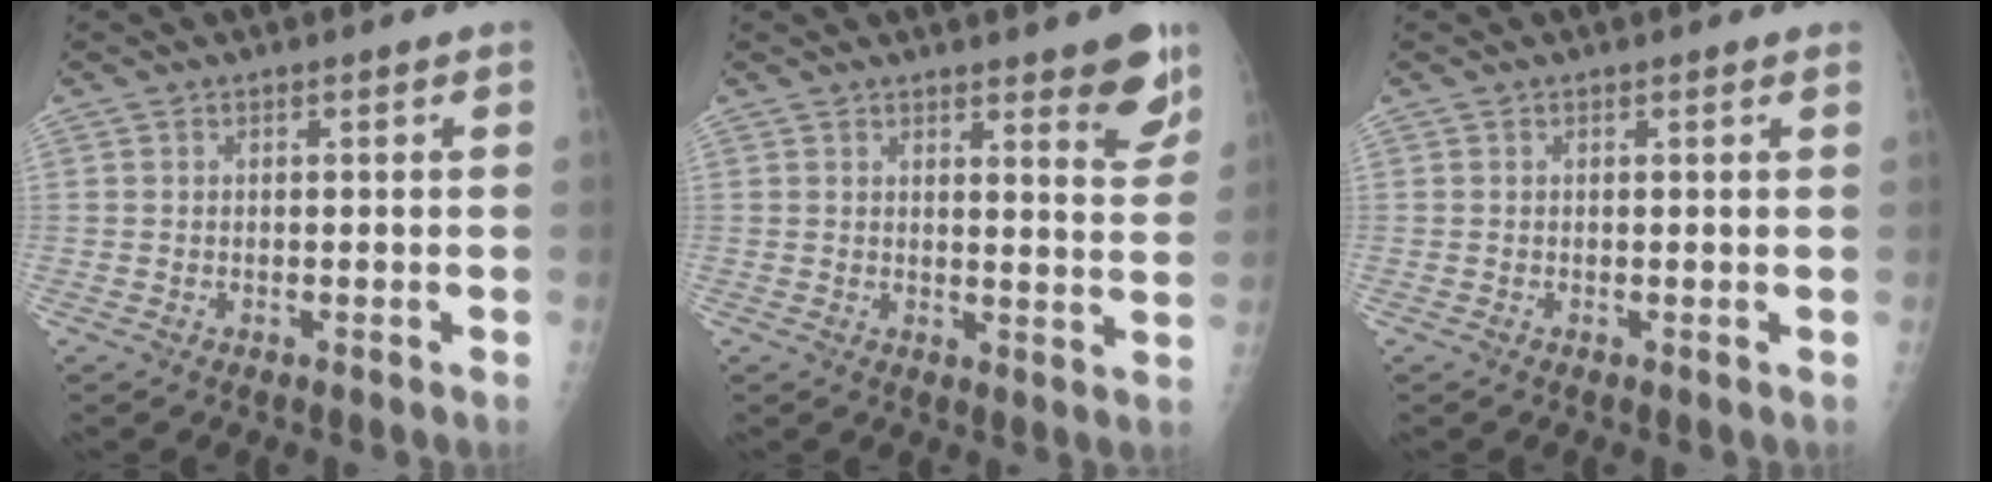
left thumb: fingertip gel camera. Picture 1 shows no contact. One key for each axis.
{"total": 7.9, "fx": 5.1, "fy": 1.7, "fz": 5.8, "tx": -0.050, "ty": -0.032, "tz": 0.063}
{"total": 0.9, "fx": 0.8, "fy": -0.1, "fz": 0.4, "tx": -0.014, "ty": 0.000, "tz": 0.009}